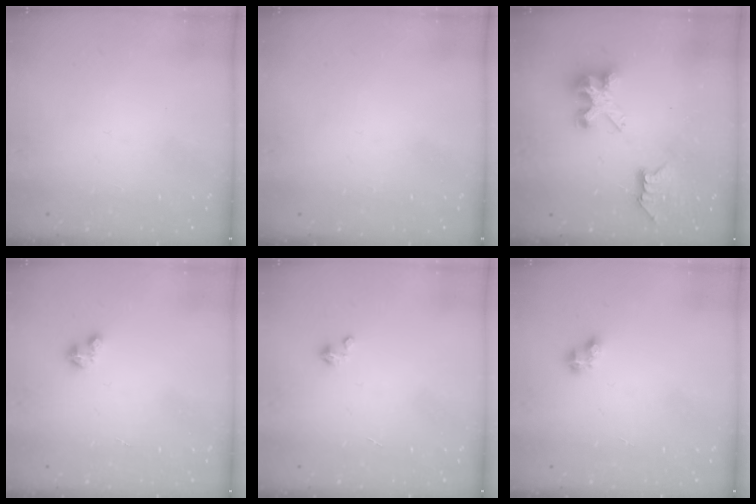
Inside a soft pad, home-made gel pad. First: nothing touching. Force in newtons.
{"total": 0.0}
{"total": 6.9, "press": 6.9, "slide": 0.0}
{"total": 2.0, "press": 2.0, "slide": 0.4}
{"total": 2.3, "press": 2.3, "slide": 0.2}
{"total": 5.0, "press": 5.0, "slide": 0.4}